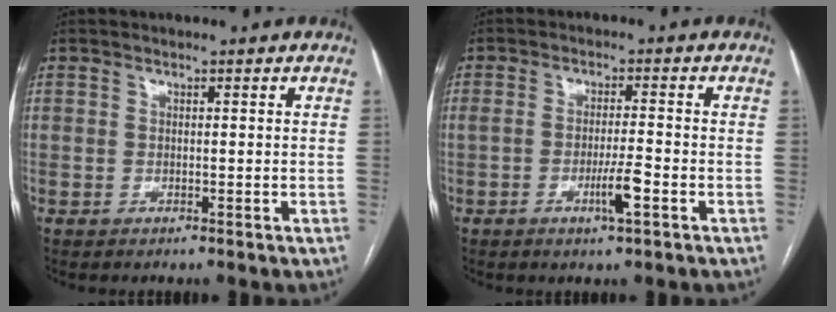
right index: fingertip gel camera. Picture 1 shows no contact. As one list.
[{"total": 4.4, "force": [-1.8, 0.0, 4.1], "torque": [-0.075, -0.007, -0.032]}]